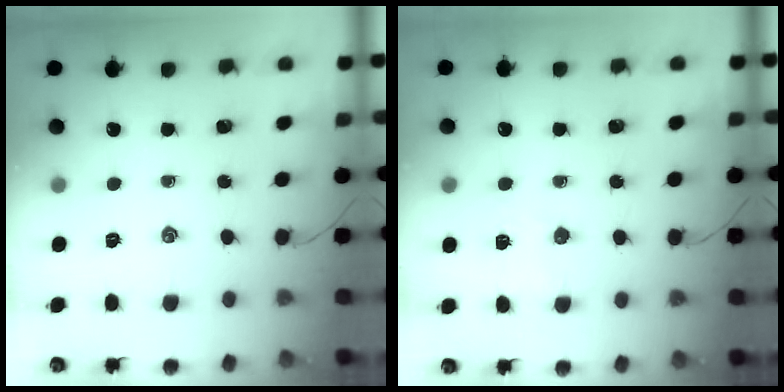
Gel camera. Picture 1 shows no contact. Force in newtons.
{"total": 4.7, "press": 4.6, "slide": 1.0}